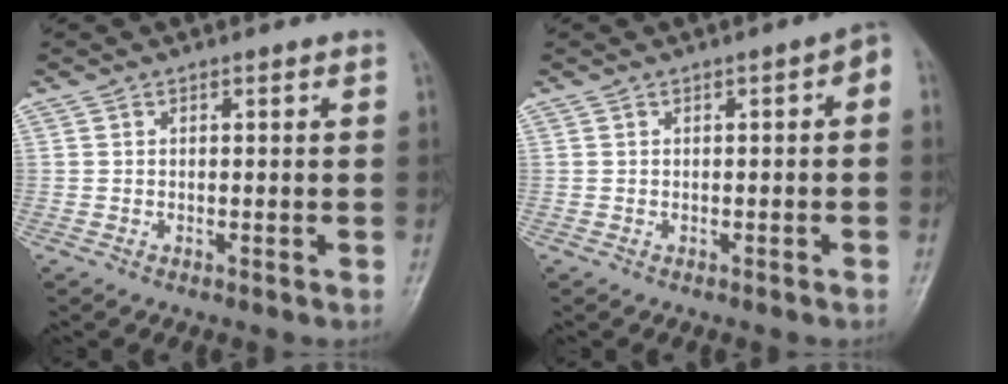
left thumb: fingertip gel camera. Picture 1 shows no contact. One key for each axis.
{"total": 2.5, "fx": -0.2, "fy": 1.0, "fz": 2.3, "tx": -0.021, "ty": 0.017, "tz": -0.010}